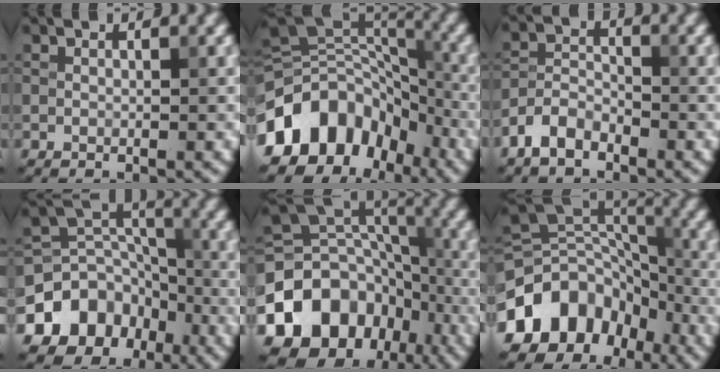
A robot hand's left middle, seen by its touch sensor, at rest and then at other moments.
{"total": 12.7, "force": [-6.0, 8.8, 6.8], "torque": [-0.135, 0.019, -0.119]}
{"total": 3.4, "force": [-2.4, 1.8, 1.6], "torque": [-0.031, 0.006, -0.057]}
{"total": 9.1, "force": [-4.7, 7.1, 3.2], "torque": [-0.055, 0.009, -0.088]}
{"total": 13.7, "force": [-6.4, 10.3, 6.3], "torque": [-0.133, 0.014, -0.113]}
{"total": 11.6, "force": [-5.6, 8.7, 5.3], "torque": [-0.104, 0.022, -0.108]}